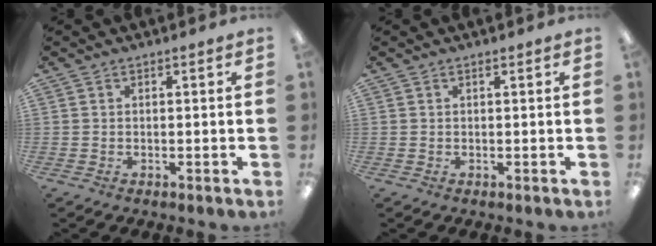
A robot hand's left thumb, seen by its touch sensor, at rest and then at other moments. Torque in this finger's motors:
{"motor_torque": [0.00, 0.00, -0.06, -0.04, 0.00]}